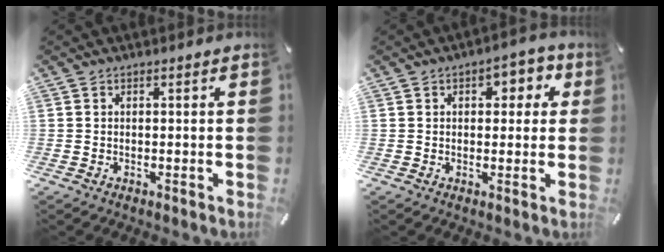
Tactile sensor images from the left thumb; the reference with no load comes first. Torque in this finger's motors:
{"motor_torque": [0.24, -0.10, 0.21, 0.16, 0.10]}